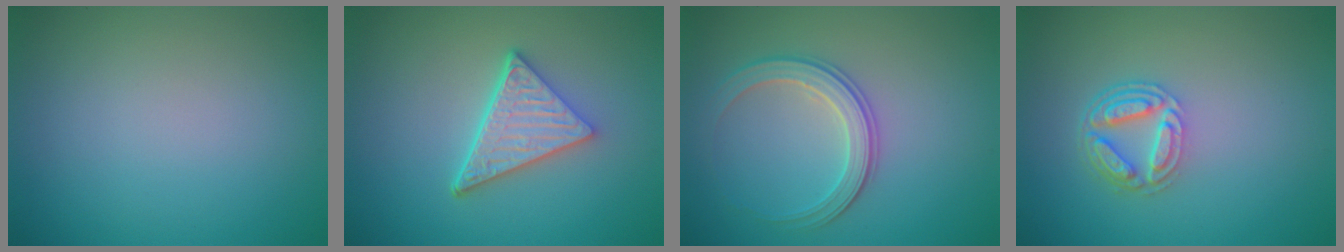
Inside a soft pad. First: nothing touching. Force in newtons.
{"total": 4.9, "press": 3.5, "slide": 3.5}
{"total": 2.9, "press": 2.8, "slide": 0.5}
{"total": 4.0, "press": 3.1, "slide": 2.6}